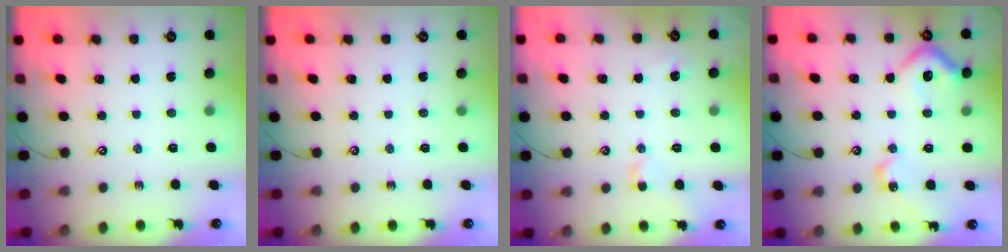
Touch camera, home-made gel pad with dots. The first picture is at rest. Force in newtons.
{"total": 0.0}
{"total": 0.5, "press": 0.2, "slide": 0.5}
{"total": 10.7, "press": 10.7, "slide": 0.7}